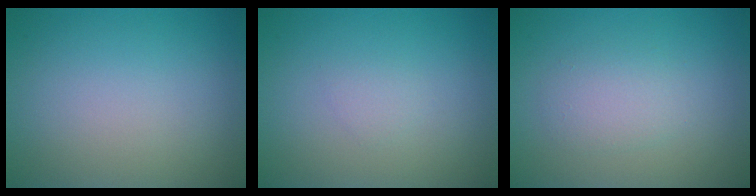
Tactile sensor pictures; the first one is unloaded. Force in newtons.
{"total": 0.8, "press": 0.8, "slide": 0.1}
{"total": 2.0, "press": 2.0, "slide": 0.0}